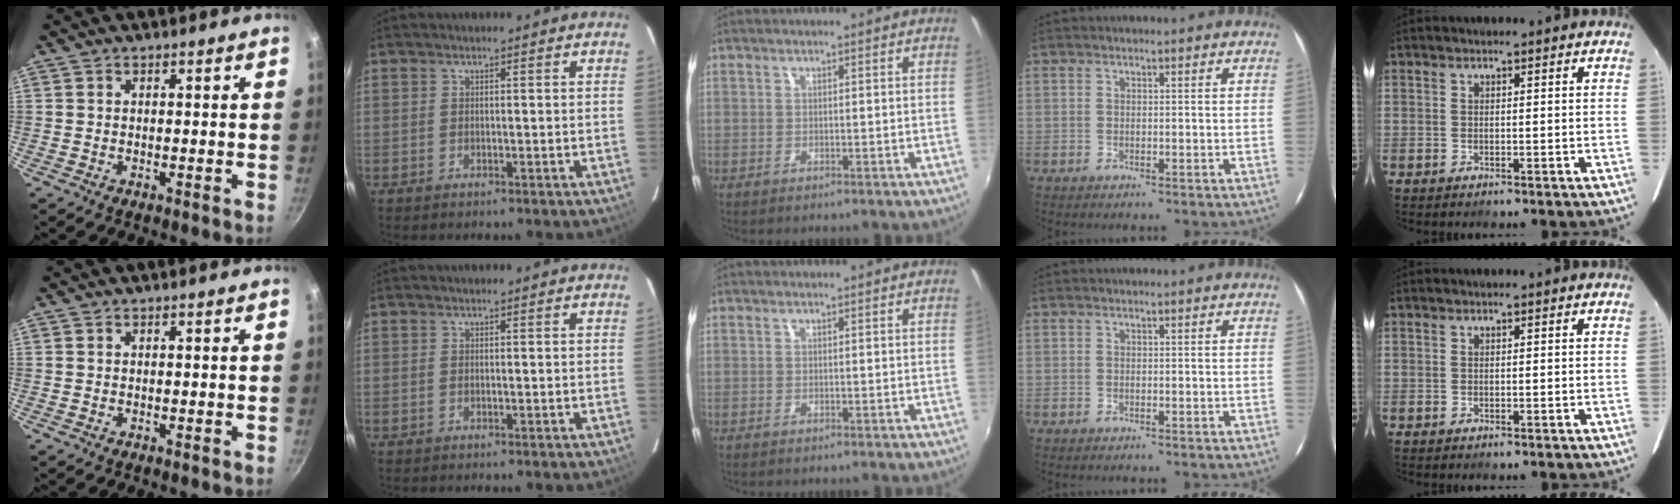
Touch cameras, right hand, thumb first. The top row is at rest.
{}